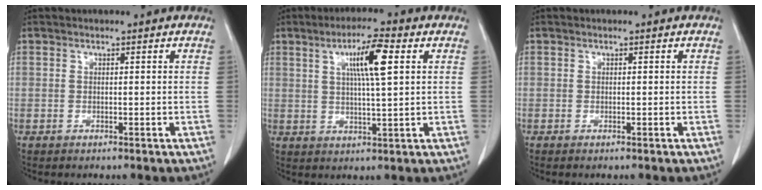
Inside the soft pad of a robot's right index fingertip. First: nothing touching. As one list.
[{"total": 7.6, "force": [2.5, 0.3, 7.1], "torque": [-0.128, 0.004, 0.043]}, {"total": 0.5, "force": [-0.5, 0.0, 0.3], "torque": [-0.012, -0.002, -0.008]}]